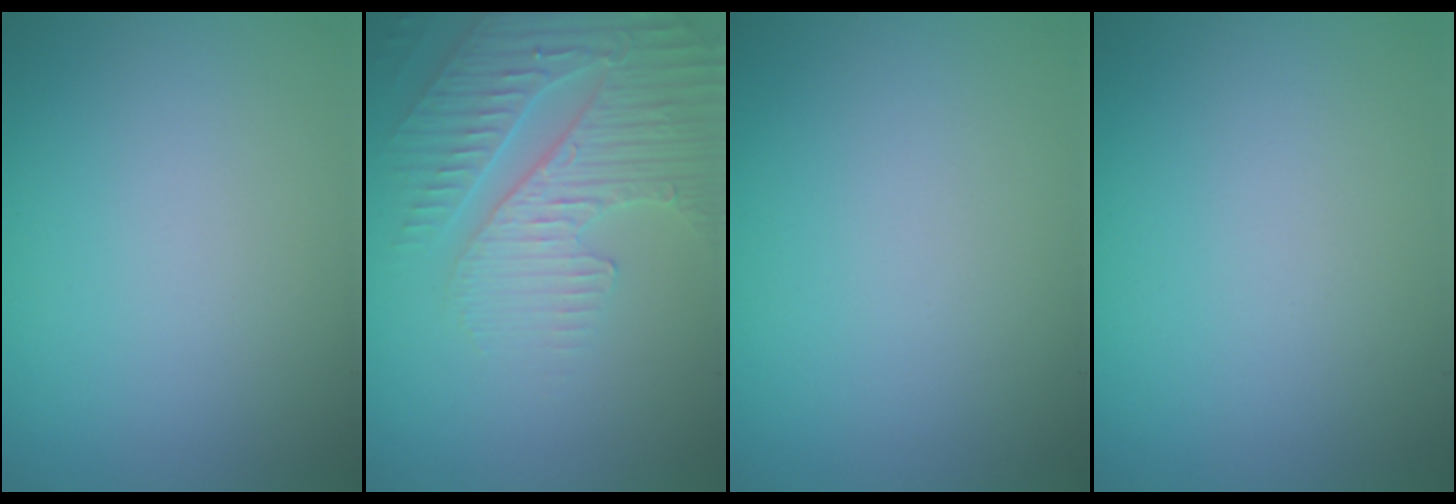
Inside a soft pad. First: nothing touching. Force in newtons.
{"total": 4.6, "press": 4.1, "slide": 2.0}
{"total": 0.0}
{"total": 0.0}